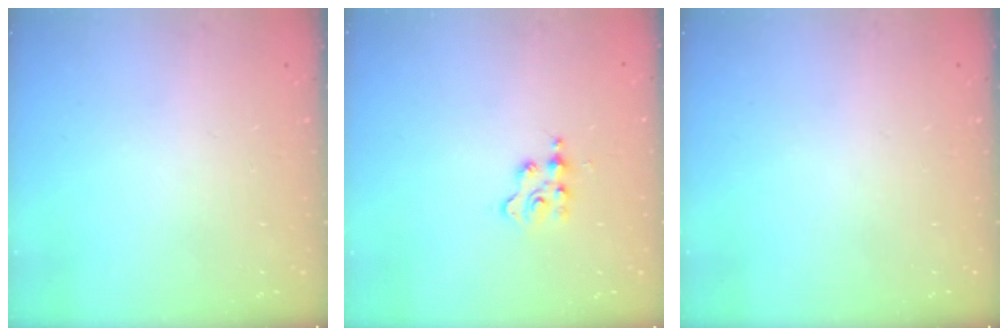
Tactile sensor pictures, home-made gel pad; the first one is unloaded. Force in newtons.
{"total": 2.3, "press": 2.2, "slide": 0.5}
{"total": 0.0}